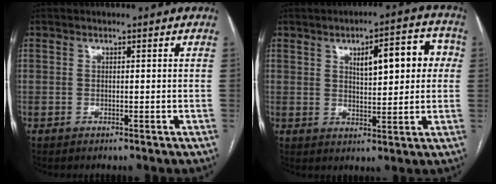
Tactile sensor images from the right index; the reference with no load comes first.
{"total": 9.5, "force": [2.4, 3.1, 8.6], "torque": [-0.114, 0.027, 0.034]}